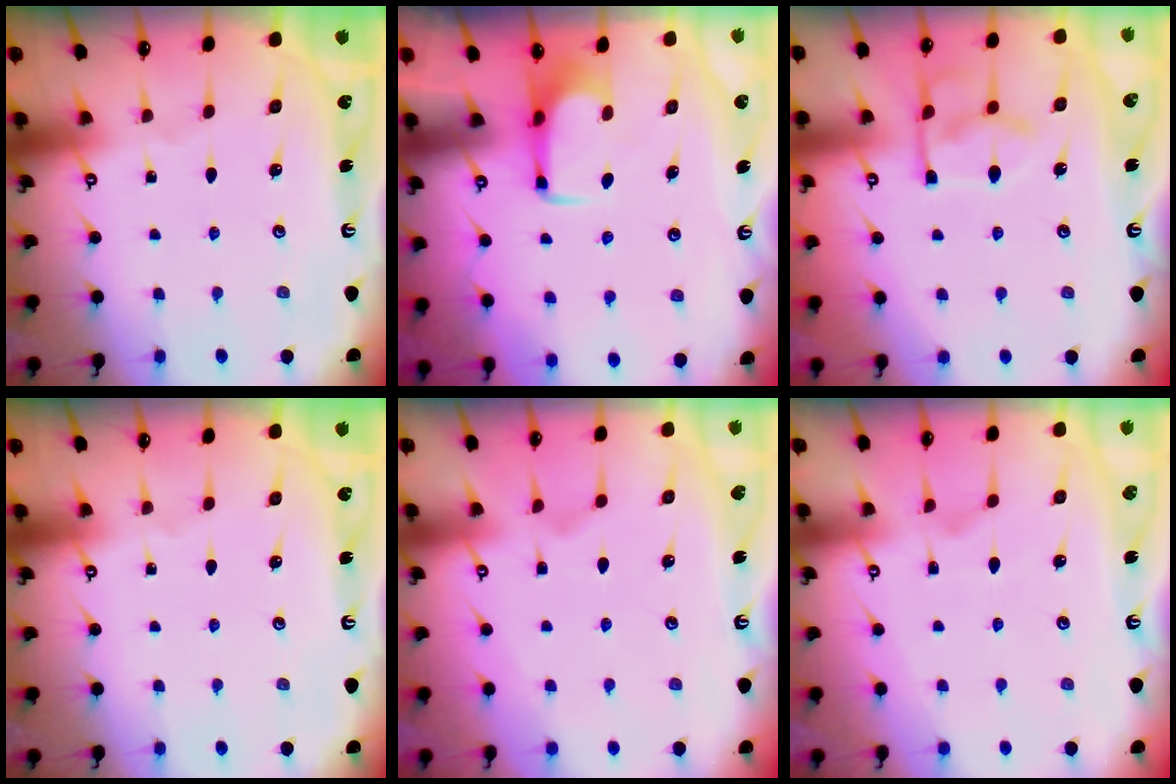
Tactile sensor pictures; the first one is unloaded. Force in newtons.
{"total": 1.6, "press": 1.5, "slide": 0.3}
{"total": 8.3, "press": 8.2, "slide": 1.3}
{"total": 0.0}
{"total": 1.3, "press": 0.7, "slide": 1.1}
{"total": 3.9, "press": 3.7, "slide": 1.3}